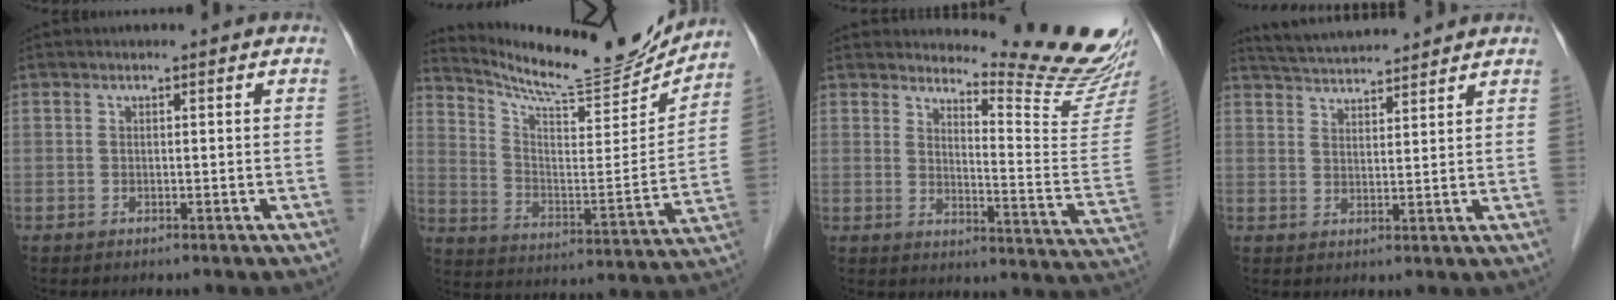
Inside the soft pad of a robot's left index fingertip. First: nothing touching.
{"total": 18.7, "force": [17.8, 1.6, 5.4], "torque": [-0.105, -0.055, 0.266]}
{"total": 15.1, "force": [14.7, -1.7, 3.1], "torque": [-0.048, -0.131, 0.176]}
{"total": 9.6, "force": [9.2, 0.9, 2.7], "torque": [-0.055, 0.028, 0.146]}